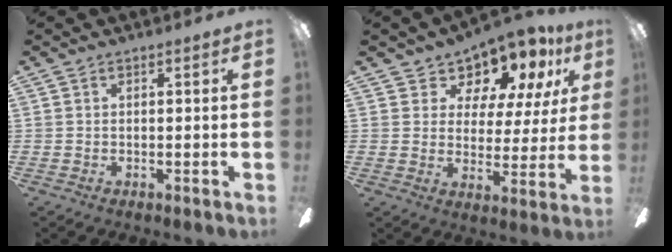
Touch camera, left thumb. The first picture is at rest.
{"total": 9.6, "force": [8.3, 4.3, 2.2], "torque": [-0.052, -0.072, 0.153]}